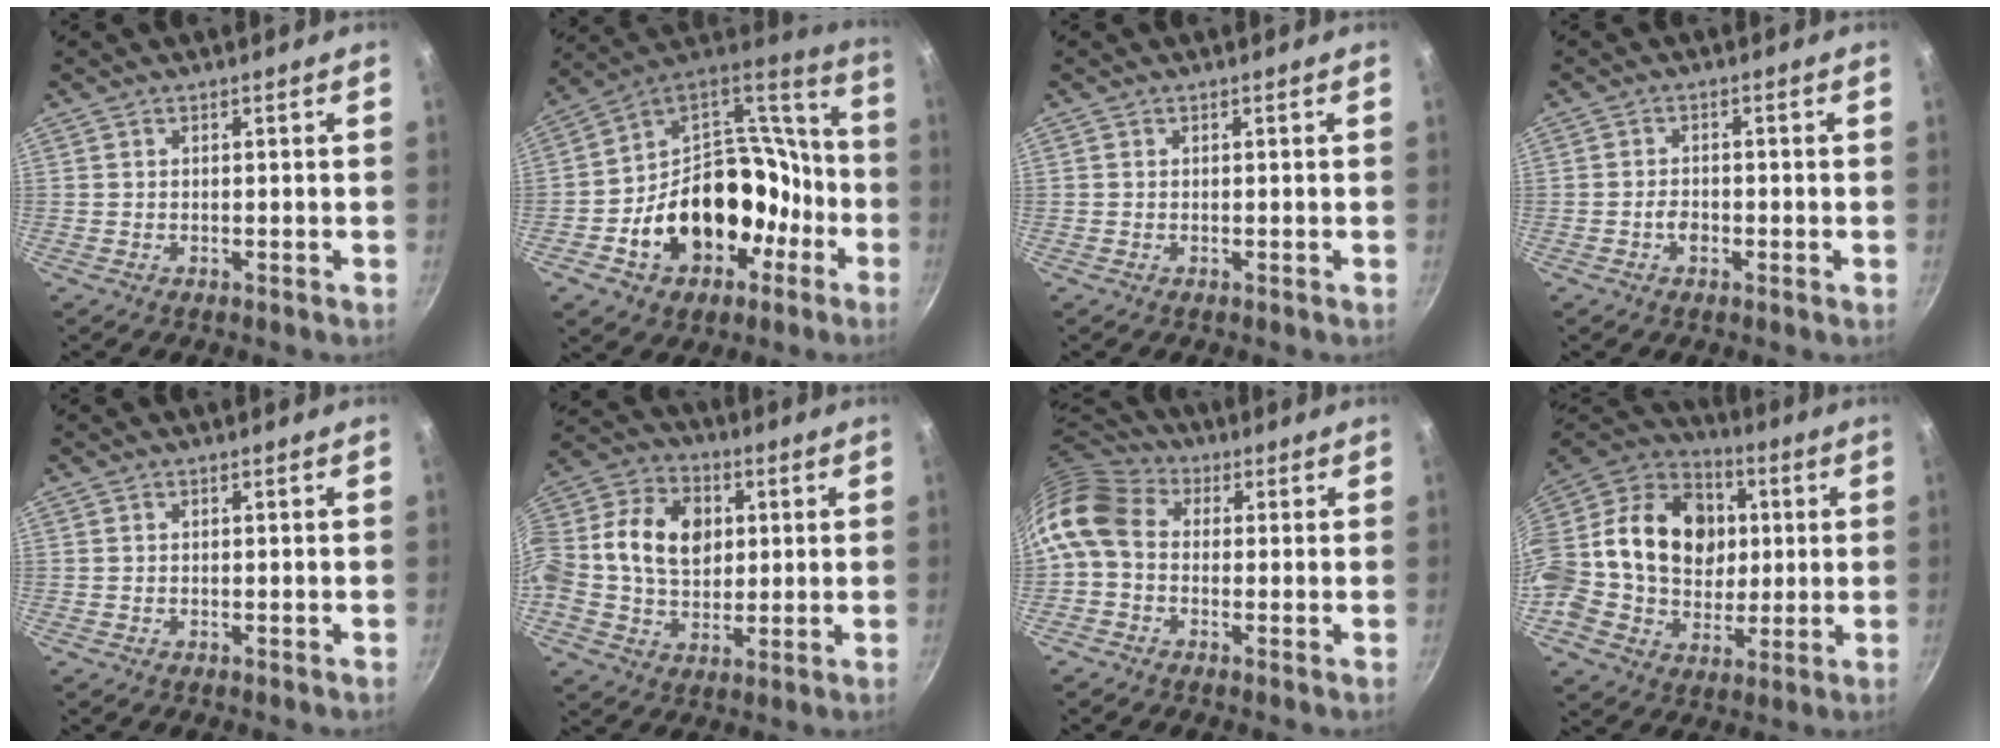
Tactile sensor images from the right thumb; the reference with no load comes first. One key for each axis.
{"total": 25.0, "fx": -7.9, "fy": 18.7, "fz": 14.5, "tx": -0.210, "ty": 0.083, "tz": -0.109}
{"total": 0.0}
{"total": 2.1, "fx": -0.9, "fy": 1.2, "fz": 1.5, "tx": -0.022, "ty": 0.010, "tz": -0.019}
{"total": 0.0}
{"total": 18.0, "fx": 2.4, "fy": 13.4, "fz": 11.8, "tx": -0.197, "ty": 0.022, "tz": 0.027}
{"total": 11.2, "fx": 0.0, "fy": 8.7, "fz": 7.2, "tx": -0.139, "ty": 0.030, "tz": -0.020}
{"total": 26.4, "fx": 2.8, "fy": 20.9, "fz": 16.0, "tx": -0.285, "ty": 0.035, "tz": 0.045}